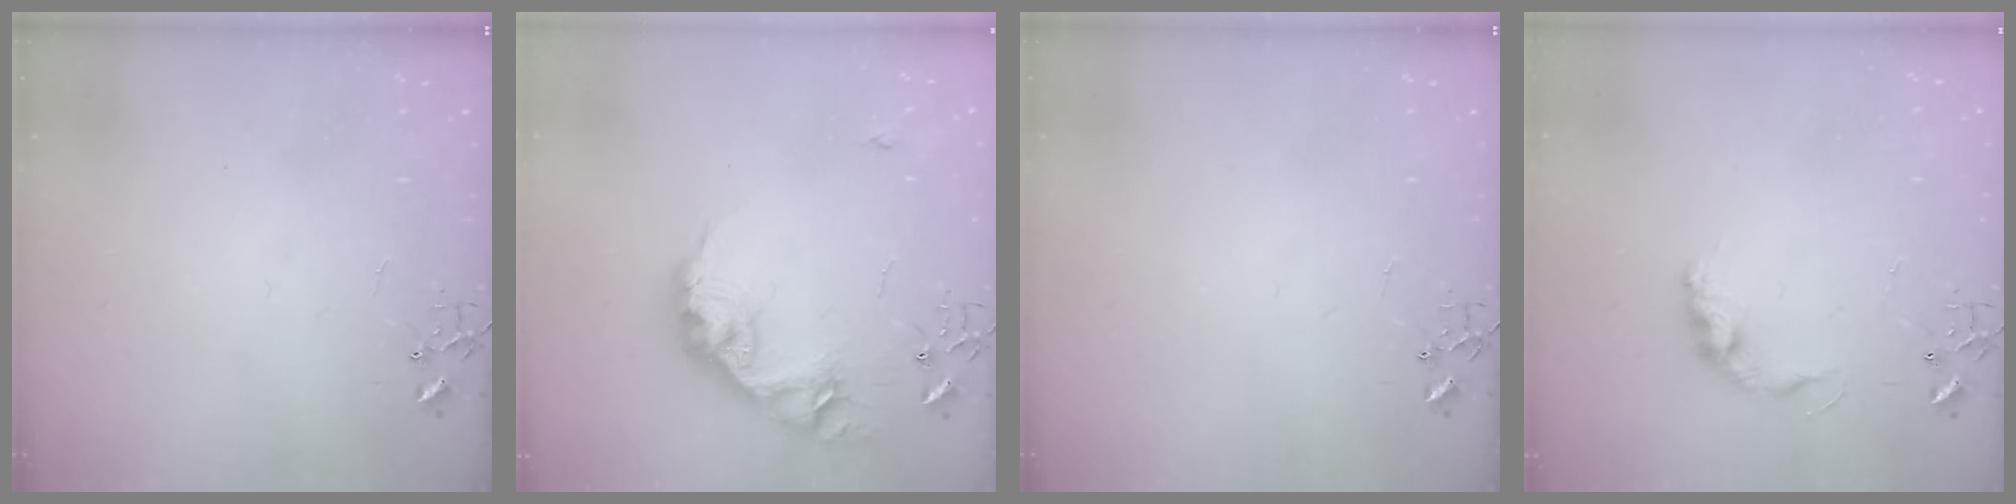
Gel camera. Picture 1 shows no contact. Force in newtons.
{"total": 17.4, "press": 17.4, "slide": 0.4}
{"total": 0.0}
{"total": 10.2, "press": 10.1, "slide": 0.6}